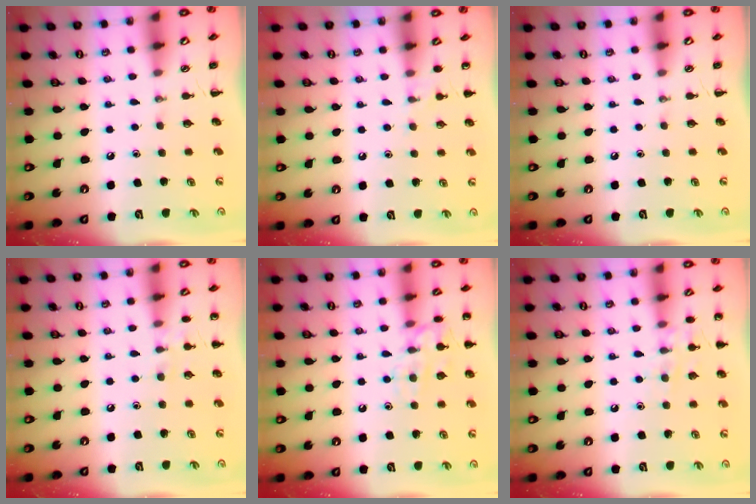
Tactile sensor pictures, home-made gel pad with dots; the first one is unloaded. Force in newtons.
{"total": 5.2, "press": 4.9, "slide": 1.6}
{"total": 0.0}
{"total": 6.1, "press": 5.8, "slide": 2.0}
{"total": 11.8, "press": 11.7, "slide": 1.0}
{"total": 8.5, "press": 8.4, "slide": 1.4}